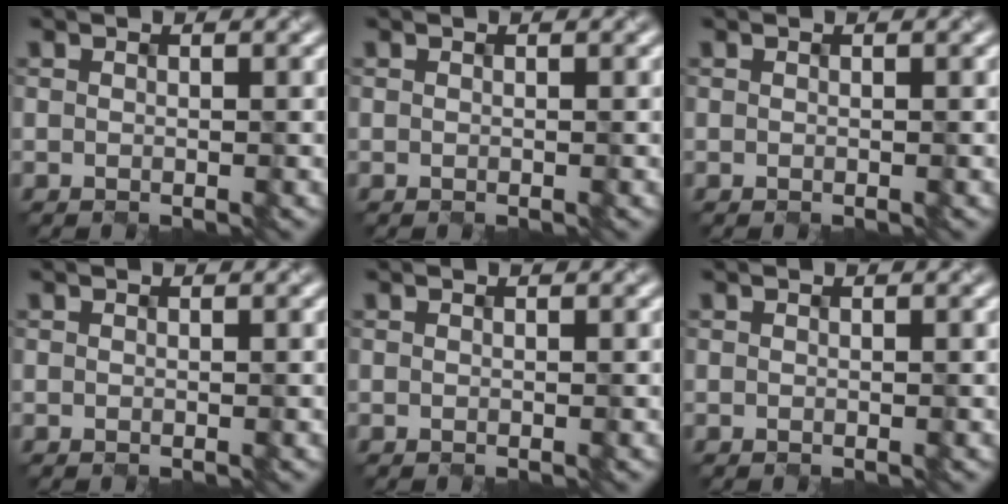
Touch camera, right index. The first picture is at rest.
{"total": 0.0}
{"total": 0.0}
{"total": 0.0}
{"total": 0.0}
{"total": 0.0}